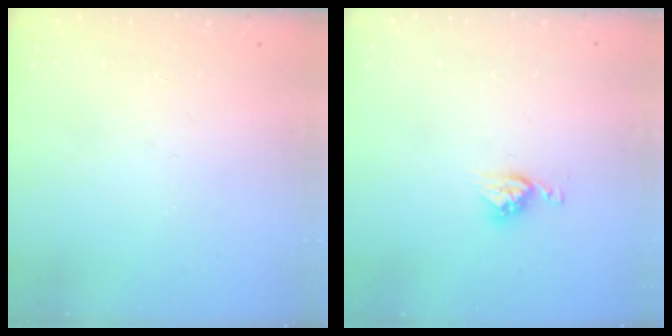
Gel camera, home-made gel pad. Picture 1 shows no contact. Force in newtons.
{"total": 5.3, "press": 5.3, "slide": 0.1}